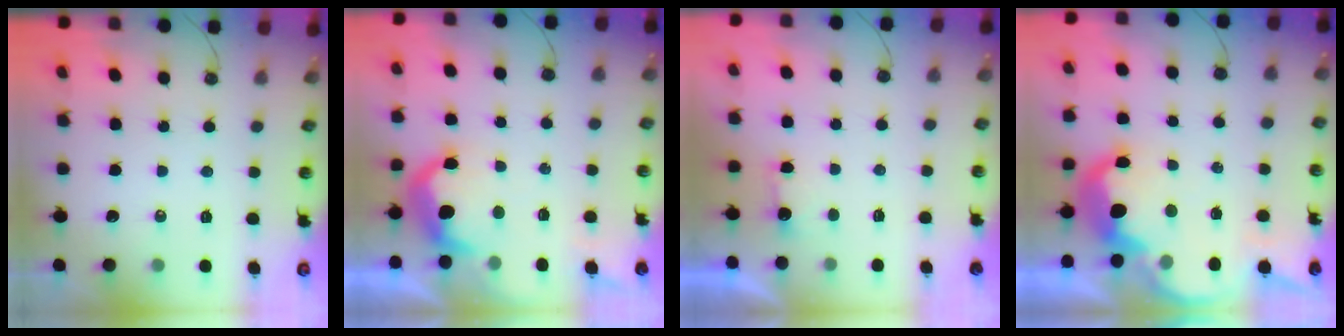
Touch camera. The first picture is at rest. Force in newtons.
{"total": 10.7, "press": 10.7, "slide": 0.7}
{"total": 1.7, "press": 1.5, "slide": 0.8}
{"total": 13.3, "press": 13.2, "slide": 0.9}